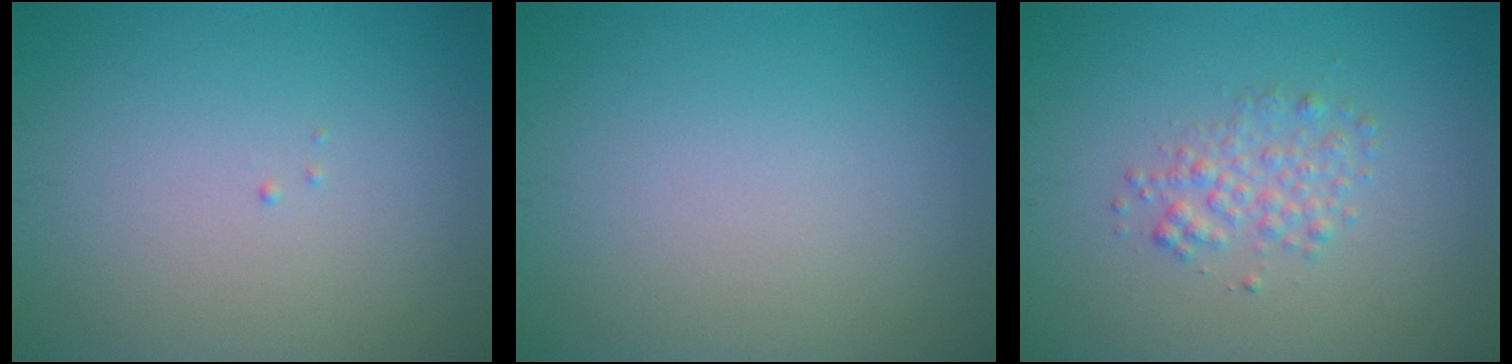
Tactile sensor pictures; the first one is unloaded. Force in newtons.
{"total": 0.0}
{"total": 2.1, "press": 2.1, "slide": 0.1}